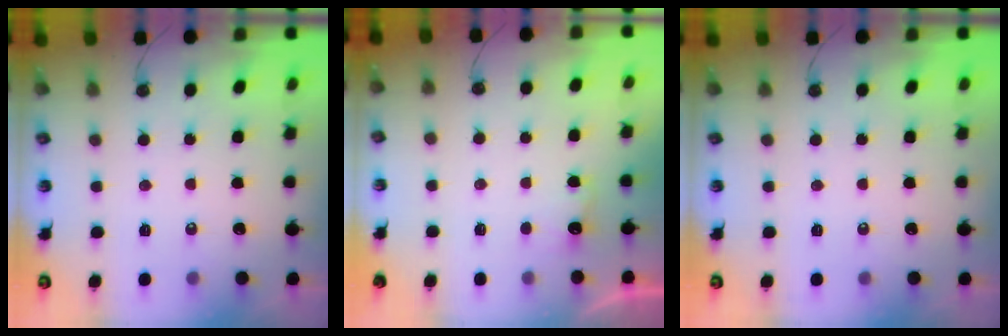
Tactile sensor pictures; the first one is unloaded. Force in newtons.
{"total": 2.4, "press": 2.2, "slide": 0.9}
{"total": 0.0}